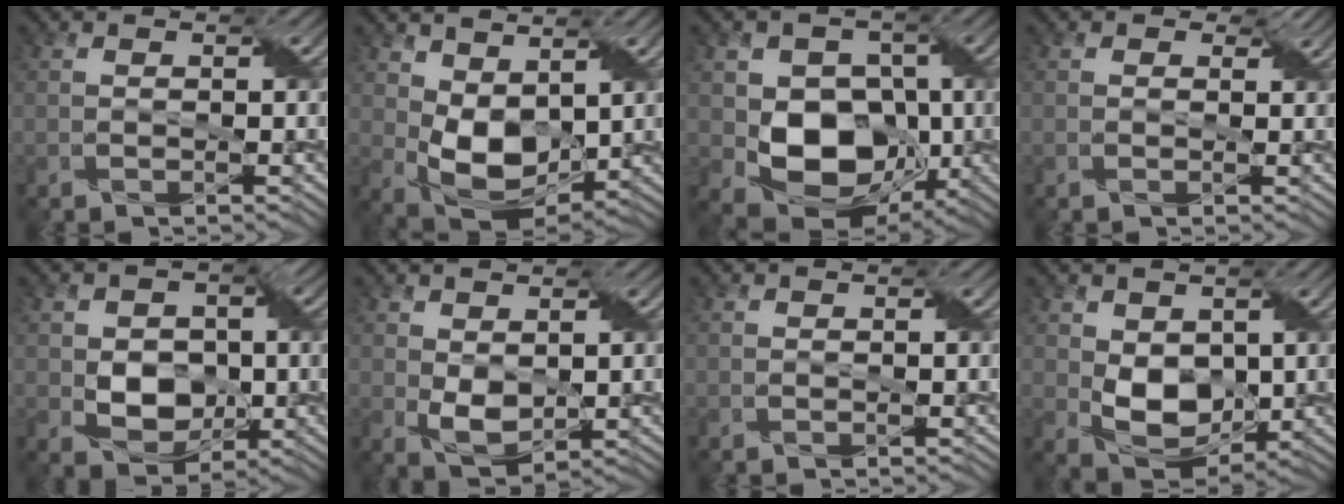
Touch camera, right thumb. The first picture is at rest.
{"total": 7.9, "force": [2.1, 5.0, 5.7], "torque": [-0.130, -0.010, 0.044]}
{"total": 10.3, "force": [-1.1, 8.2, 6.1], "torque": [-0.109, -0.014, -0.027]}
{"total": 1.7, "force": [0.8, 1.1, 0.9], "torque": [-0.014, -0.006, 0.011]}
{"total": 7.2, "force": [-0.2, 5.7, 4.3], "torque": [-0.081, -0.004, -0.010]}
{"total": 4.3, "force": [0.8, 2.9, 3.0], "torque": [-0.066, -0.007, 0.021]}
{"total": 0.0}
{"total": 6.7, "force": [0.7, 4.9, 4.6], "torque": [-0.101, -0.011, 0.018]}